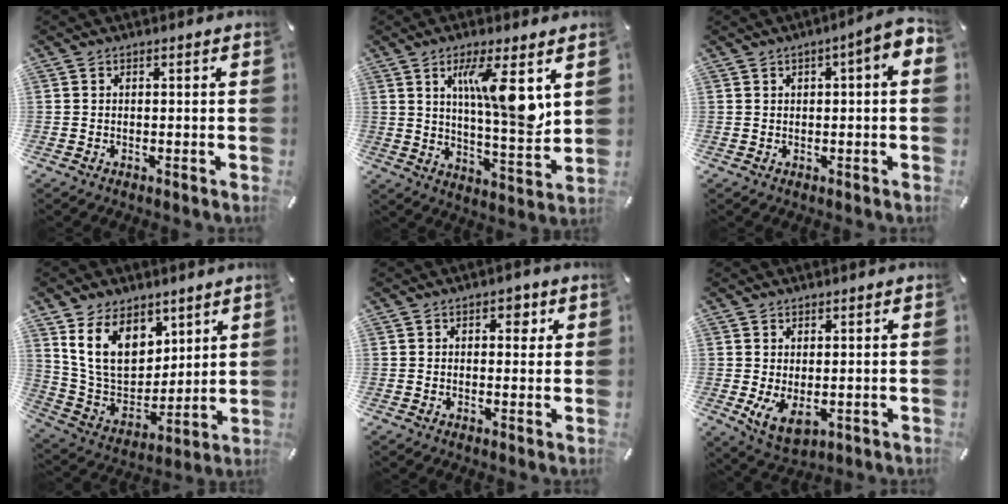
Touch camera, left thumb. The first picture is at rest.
{"total": 12.7, "force": [5.2, 2.5, 11.3], "torque": [-0.182, -0.034, 0.078]}
{"total": 4.6, "force": [0.9, 1.5, 4.2], "torque": [-0.069, 0.005, 0.015]}
{"total": 15.3, "force": [8.0, 10.6, 7.5], "torque": [-0.161, -0.039, 0.156]}
{"total": 3.1, "force": [1.1, 2.1, 2.1], "torque": [-0.014, -0.005, 0.009]}
{"total": 6.0, "force": [0.4, 3.4, 4.9], "torque": [-0.096, -0.016, 0.006]}